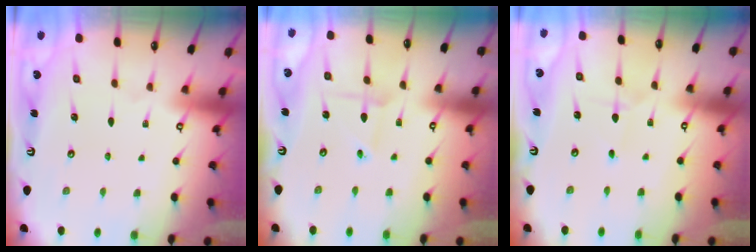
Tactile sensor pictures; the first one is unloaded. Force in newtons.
{"total": 2.8, "press": 2.8, "slide": 0.2}
{"total": 1.4, "press": 1.4, "slide": 0.2}